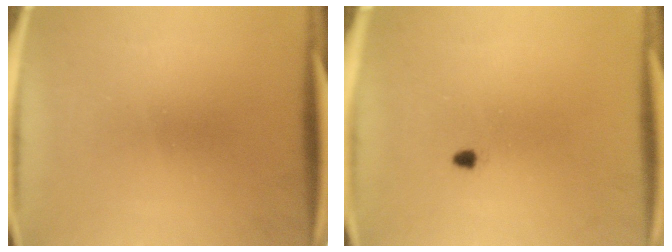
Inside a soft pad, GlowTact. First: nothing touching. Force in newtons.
{"total": 0.8}